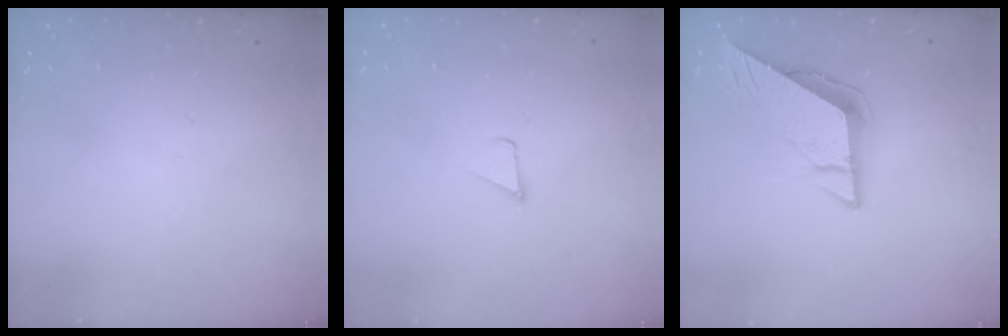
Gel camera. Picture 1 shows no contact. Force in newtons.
{"total": 1.8, "press": 1.7, "slide": 0.1}
{"total": 8.8, "press": 8.7, "slide": 0.8}